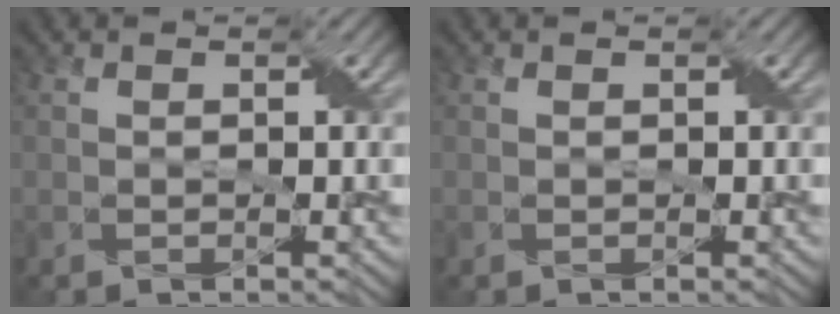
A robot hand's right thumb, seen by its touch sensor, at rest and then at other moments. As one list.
[{"total": 0.0}]